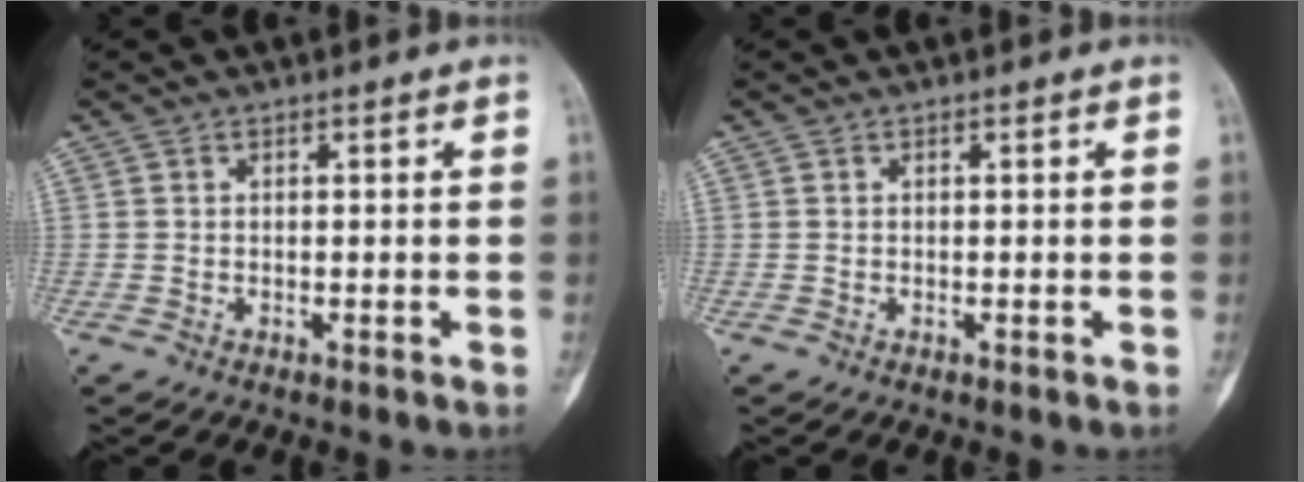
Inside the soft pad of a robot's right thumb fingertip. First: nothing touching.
{"total": 0.0}